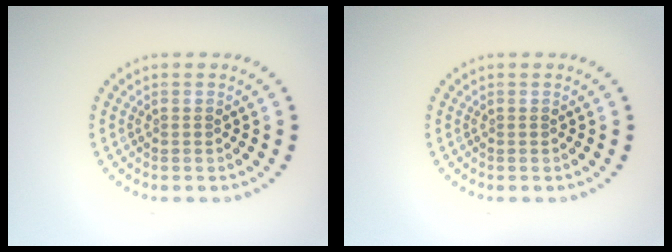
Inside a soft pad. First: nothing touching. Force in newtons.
{"total": 0.0}